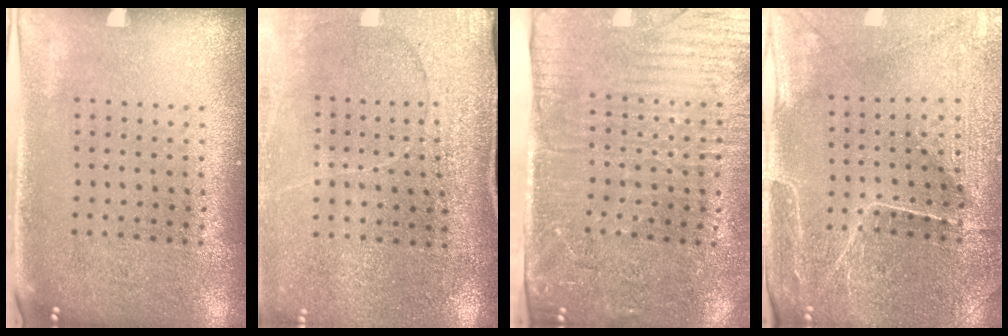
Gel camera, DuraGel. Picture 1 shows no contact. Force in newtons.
{"total": 2.9, "press": 2.8, "slide": 0.7}
{"total": 4.3, "press": 3.7, "slide": 2.2}
{"total": 1.3, "press": 1.3, "slide": 0.3}